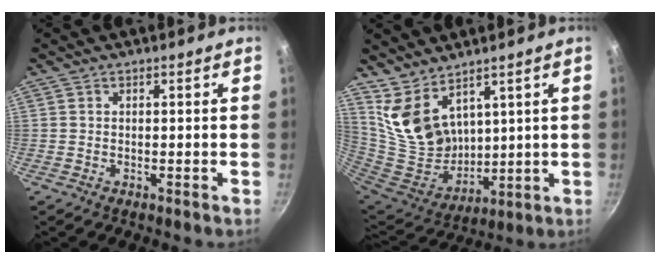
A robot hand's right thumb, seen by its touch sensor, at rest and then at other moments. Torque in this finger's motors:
{"motor_torque": [-1.40, 1.70, 0.42, 0.21, 0.09]}